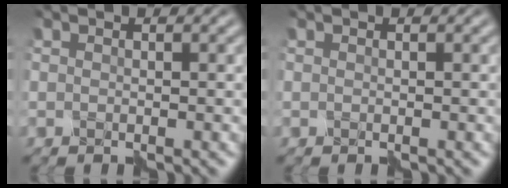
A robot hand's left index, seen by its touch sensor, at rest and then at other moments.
{"total": 0.0}